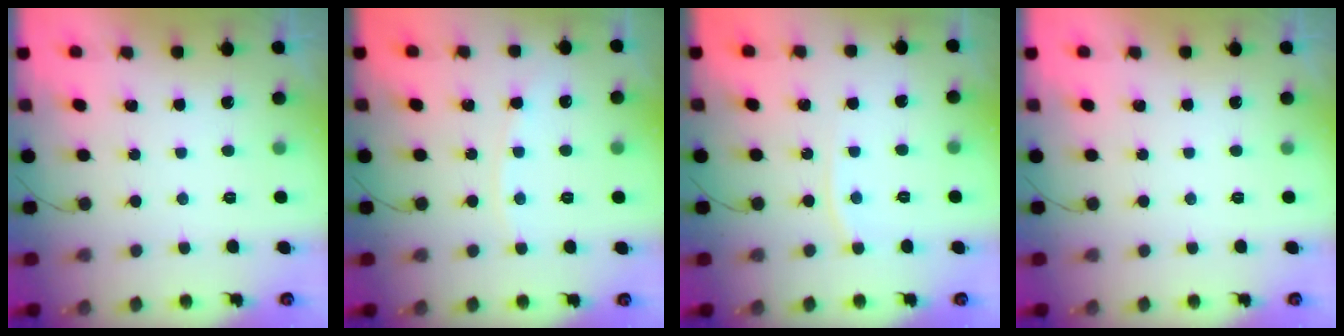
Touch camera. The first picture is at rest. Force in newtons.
{"total": 4.9, "press": 4.9, "slide": 0.5}
{"total": 4.3, "press": 4.3, "slide": 0.5}
{"total": 0.0}